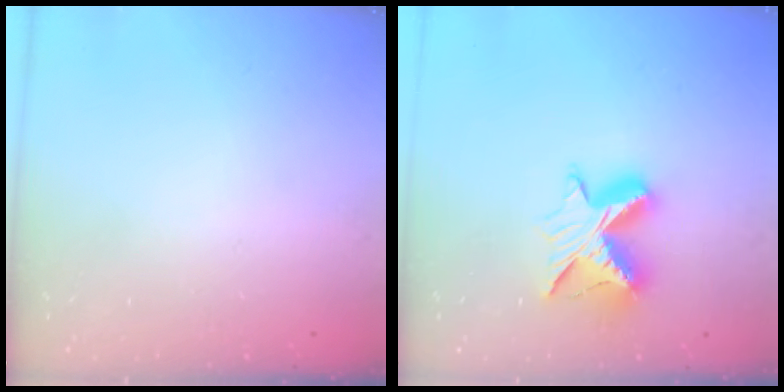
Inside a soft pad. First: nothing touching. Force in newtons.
{"total": 12.6, "press": 12.6, "slide": 0.8}